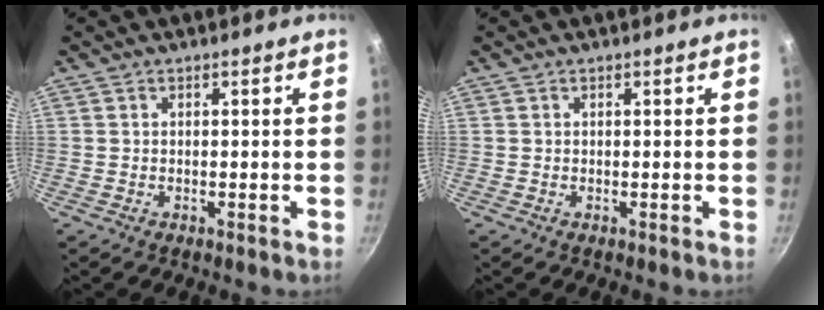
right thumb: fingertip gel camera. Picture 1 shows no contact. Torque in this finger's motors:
{"motor_torque": [-0.04, -0.02, -0.03, 0.03, 0.00]}